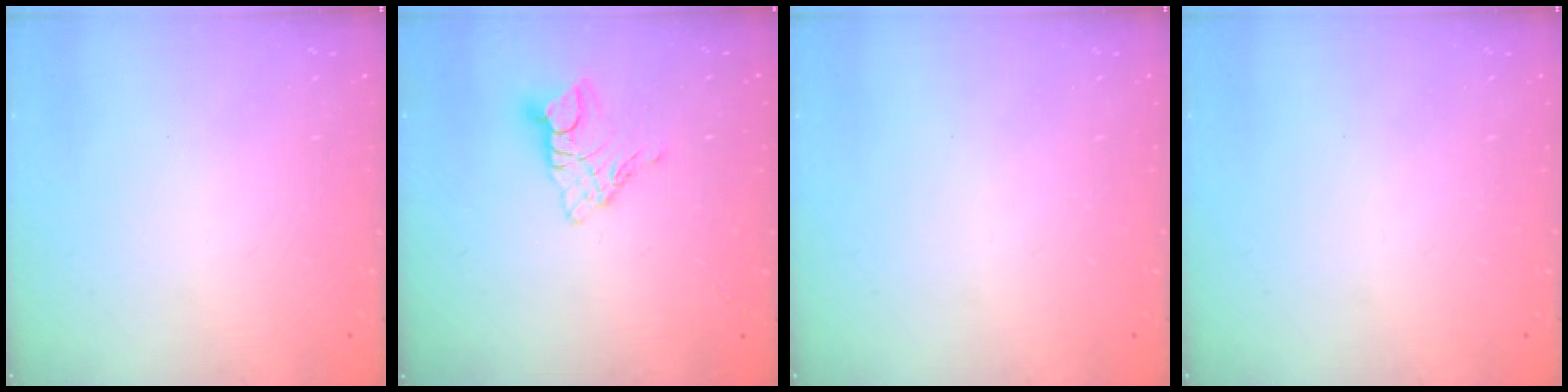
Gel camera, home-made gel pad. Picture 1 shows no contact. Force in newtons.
{"total": 7.7, "press": 7.7, "slide": 0.7}
{"total": 0.0}
{"total": 0.0}